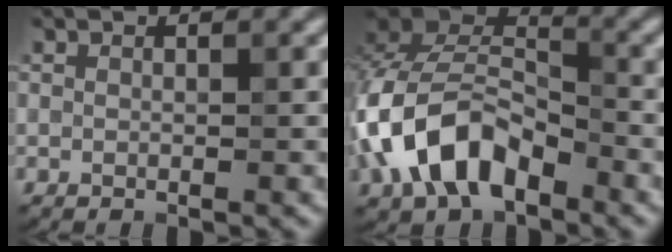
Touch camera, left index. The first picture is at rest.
{"total": 9.6, "force": [-4.3, 5.7, 6.4], "torque": [-0.134, 0.010, -0.093]}